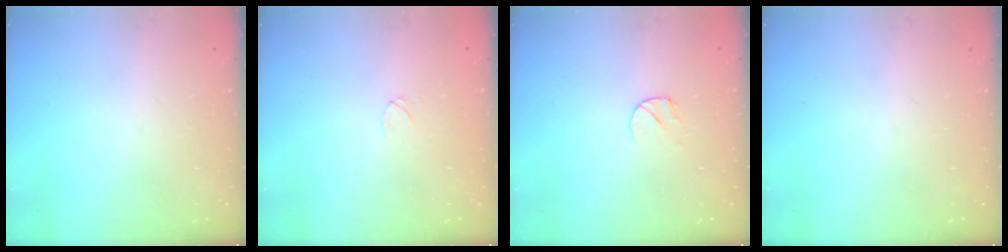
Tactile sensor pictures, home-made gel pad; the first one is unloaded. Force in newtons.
{"total": 3.6, "press": 3.6, "slide": 0.3}
{"total": 4.7, "press": 4.6, "slide": 0.5}
{"total": 0.0}